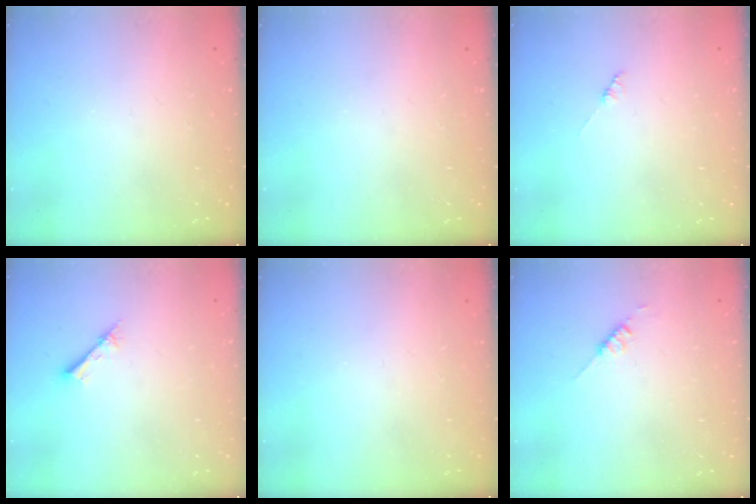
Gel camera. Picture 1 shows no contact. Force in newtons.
{"total": 0.0}
{"total": 0.9, "press": 0.8, "slide": 0.2}
{"total": 2.1, "press": 2.1, "slide": 0.2}
{"total": 0.0}
{"total": 2.6, "press": 2.6, "slide": 0.3}